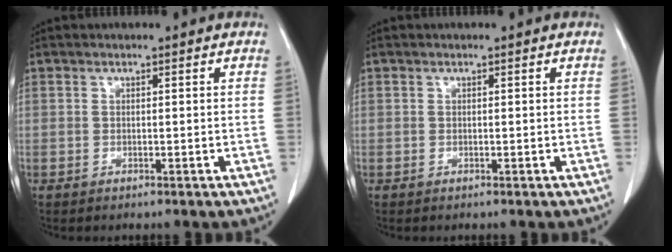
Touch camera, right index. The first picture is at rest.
{"total": 0.0}